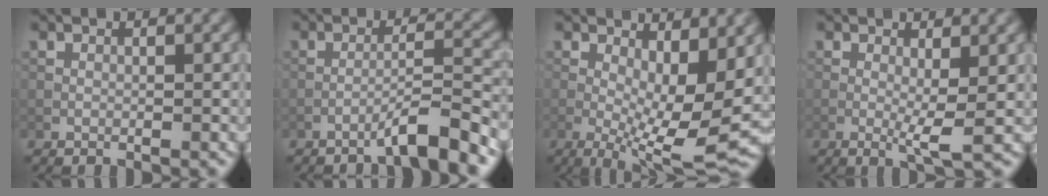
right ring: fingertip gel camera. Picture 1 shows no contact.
{"total": 4.1, "force": [-3.0, 0.1, 2.8], "torque": [-0.042, 0.017, -0.060]}
{"total": 9.8, "force": [-0.3, 3.3, 9.2], "torque": [-0.153, -0.008, -0.003]}
{"total": 2.8, "force": [0.0, 0.4, 2.8], "torque": [-0.052, -0.009, -0.001]}